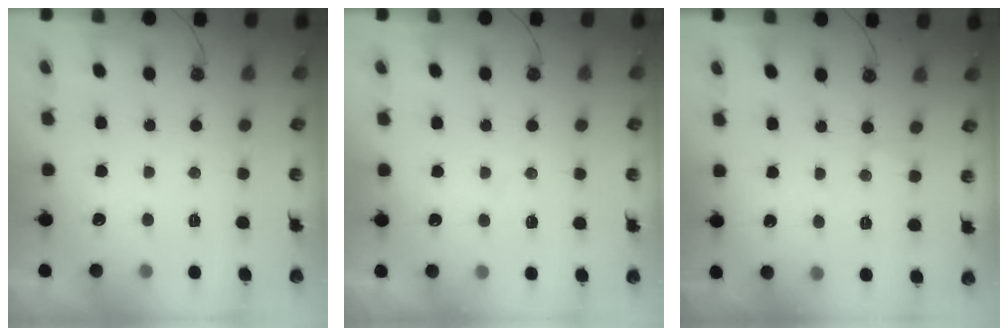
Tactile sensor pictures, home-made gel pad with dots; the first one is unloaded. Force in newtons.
{"total": 5.5, "press": 5.5, "slide": 0.7}
{"total": 3.9, "press": 3.9, "slide": 0.6}